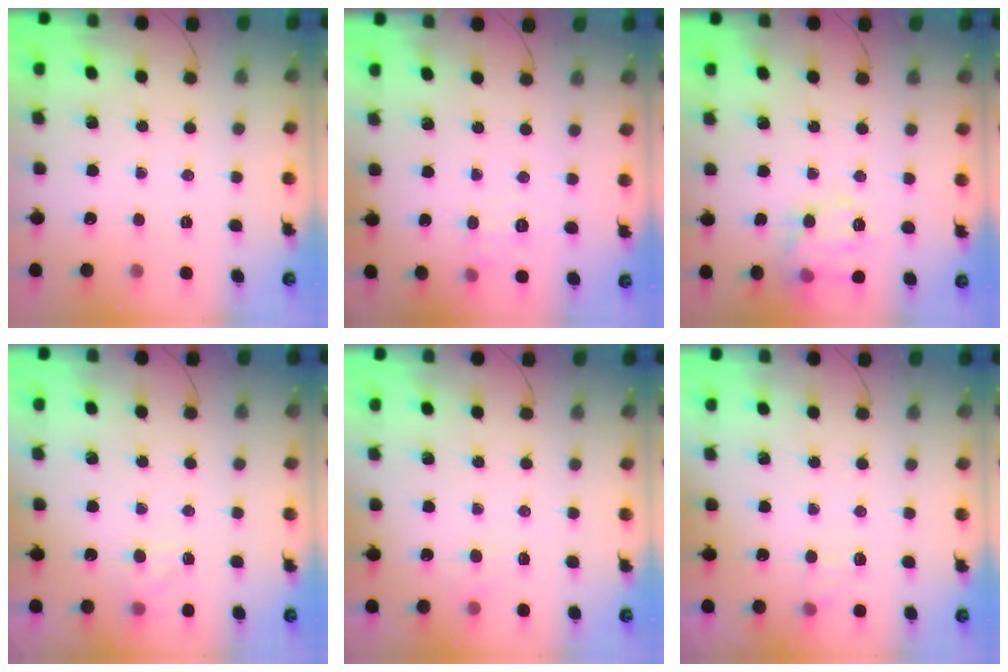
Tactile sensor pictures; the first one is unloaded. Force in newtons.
{"total": 5.9, "press": 5.7, "slide": 1.6}
{"total": 11.8, "press": 11.8, "slide": 0.5}
{"total": 5.1, "press": 4.9, "slide": 1.5}
{"total": 3.3, "press": 3.1, "slide": 1.2}
{"total": 5.1, "press": 4.8, "slide": 1.5}